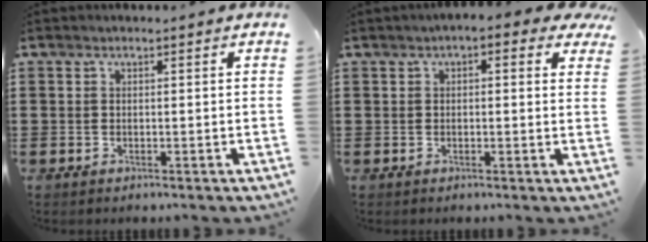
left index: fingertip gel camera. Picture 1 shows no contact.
{"total": 2.2, "force": [0.9, 0.8, 1.8], "torque": [-0.037, 0.006, 0.014]}